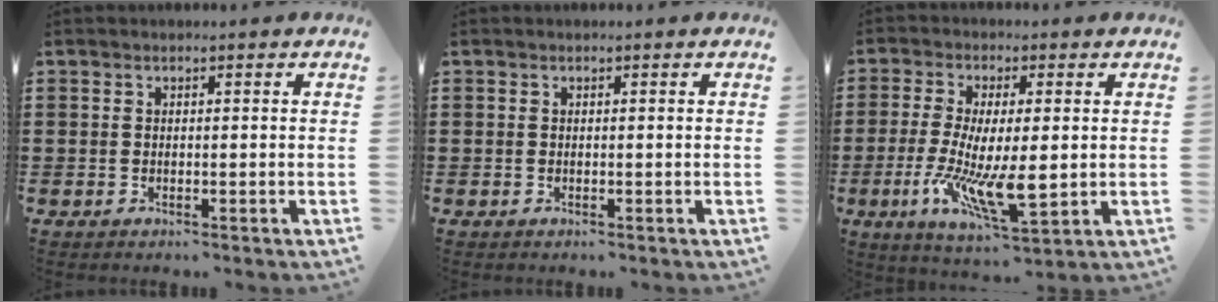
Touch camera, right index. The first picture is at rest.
{"total": 0.0}
{"total": 10.0, "force": [-1.5, 3.4, 9.3], "torque": [-0.187, -0.010, -0.021]}